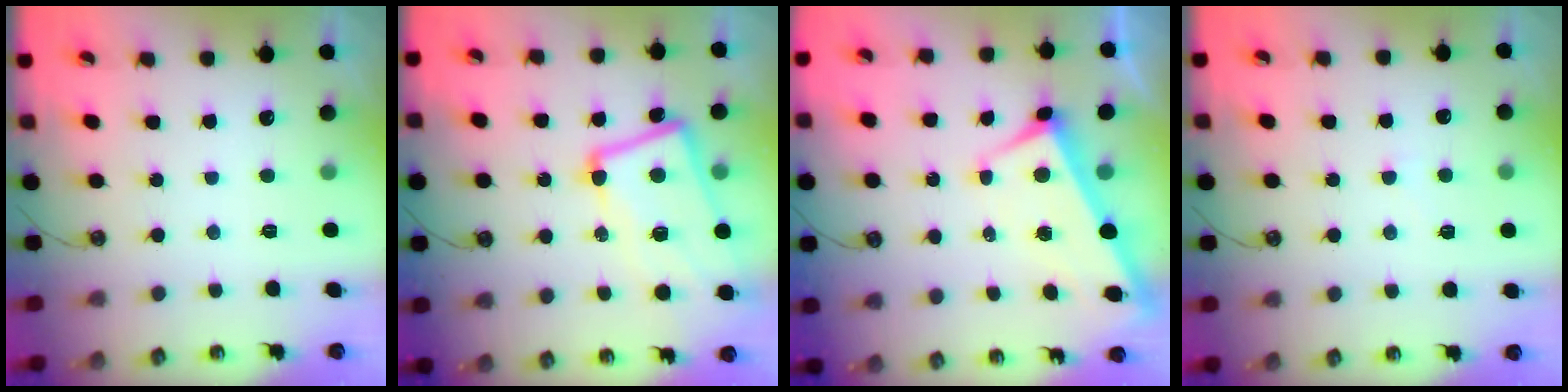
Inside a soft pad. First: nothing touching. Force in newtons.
{"total": 9.8, "press": 9.6, "slide": 1.9}
{"total": 3.0, "press": 2.9, "slide": 0.9}
{"total": 4.5, "press": 4.5, "slide": 0.7}